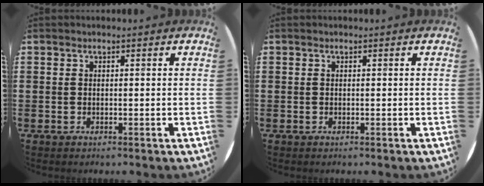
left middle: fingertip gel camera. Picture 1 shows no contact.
{"total": 0.0}